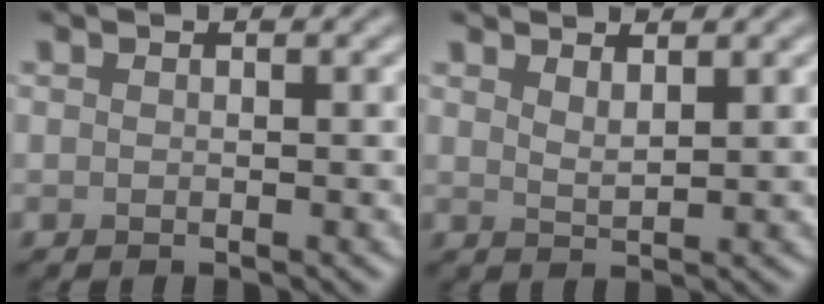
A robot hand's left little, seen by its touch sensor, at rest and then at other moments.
{"total": 1.6, "force": [1.4, 0.3, 0.8], "torque": [-0.015, -0.002, 0.026]}